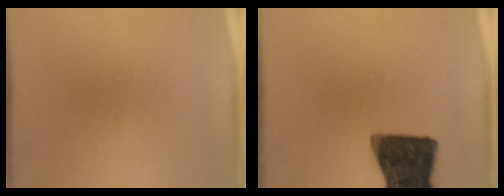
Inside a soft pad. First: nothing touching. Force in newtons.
{"total": 15.0}